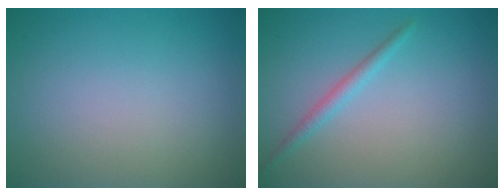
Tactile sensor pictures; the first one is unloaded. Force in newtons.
{"total": 1.4, "press": 1.4, "slide": 0.0}